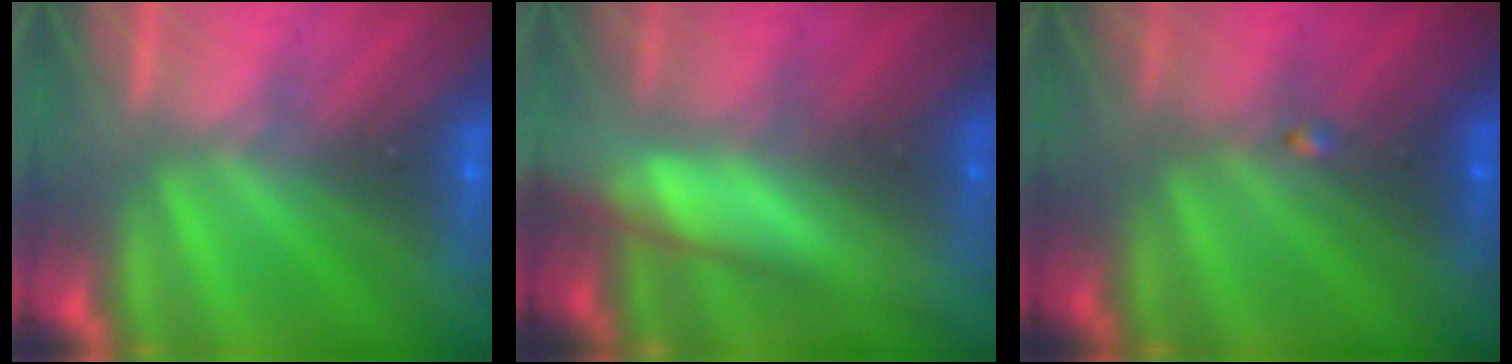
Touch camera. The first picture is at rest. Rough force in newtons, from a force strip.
{"total": 5.5}
{"total": 1.9}